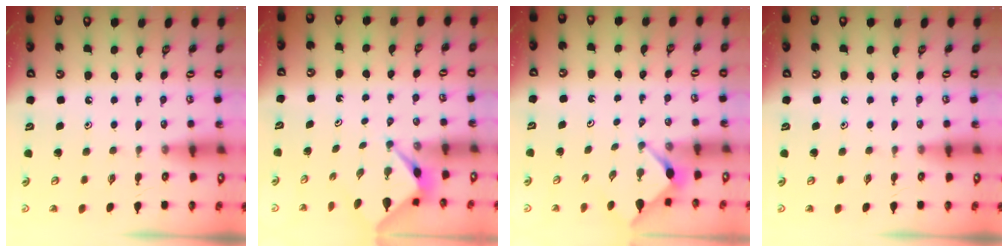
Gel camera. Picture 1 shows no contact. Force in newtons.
{"total": 2.7, "press": 2.7, "slide": 0.1}
{"total": 2.8, "press": 2.8, "slide": 0.3}
{"total": 0.0}